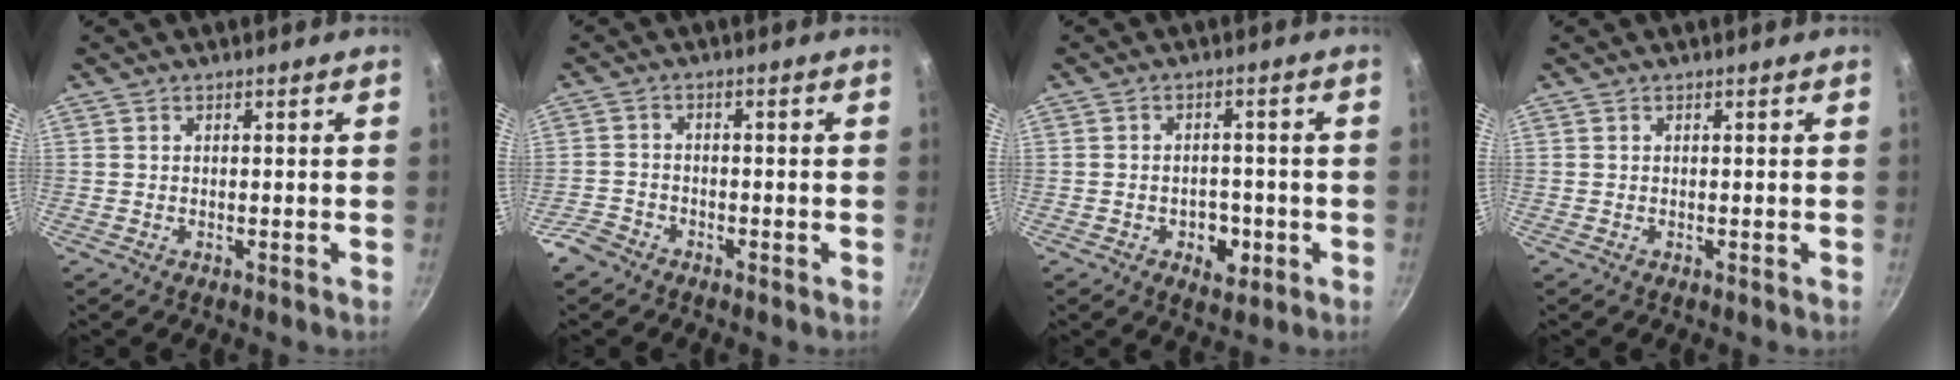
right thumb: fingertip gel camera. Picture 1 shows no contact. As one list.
[{"total": 3.8, "force": [-2.9, 2.3, 0.9], "torque": [-0.017, 0.030, -0.058]}, {"total": 5.5, "force": [-1.9, 3.8, 3.4], "torque": [-0.027, 0.009, -0.025]}, {"total": 0.0}]